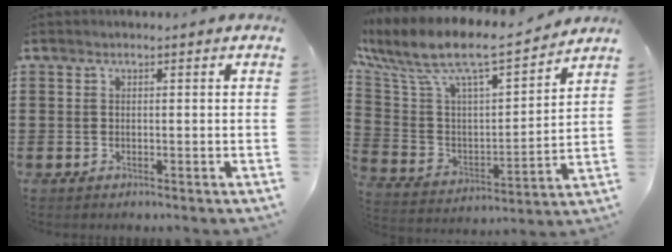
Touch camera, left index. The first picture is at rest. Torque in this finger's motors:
{"motor_torque": [2.14, 0.00, 0.63, 0.21]}